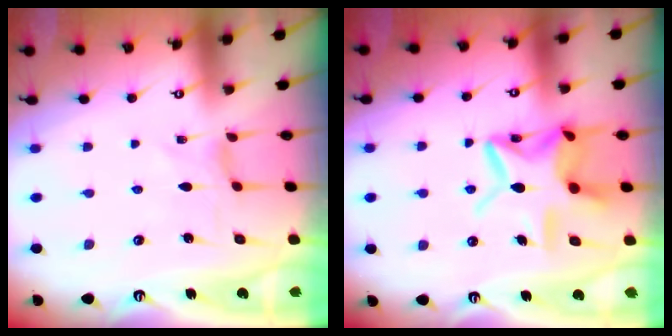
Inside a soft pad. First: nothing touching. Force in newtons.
{"total": 15.1, "press": 15.0, "slide": 1.2}